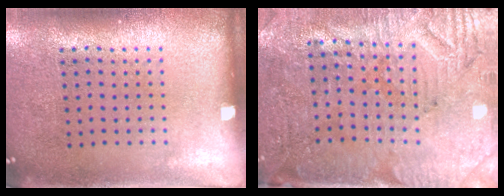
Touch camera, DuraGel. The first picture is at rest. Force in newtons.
{"total": 3.3, "press": 3.0, "slide": 1.3}